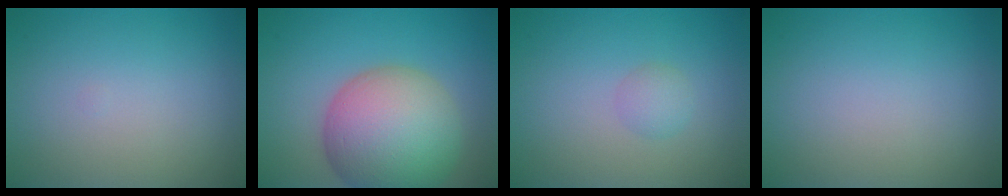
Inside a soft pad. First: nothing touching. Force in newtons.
{"total": 11.3, "press": 11.3, "slide": 0.8}
{"total": 1.3, "press": 1.3, "slide": 0.1}
{"total": 0.0}